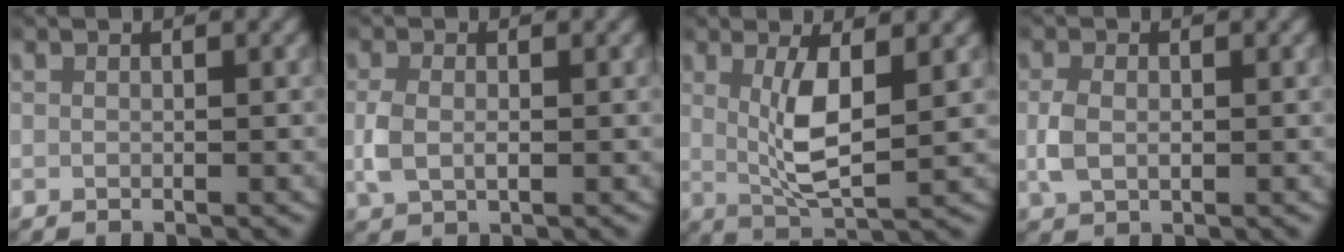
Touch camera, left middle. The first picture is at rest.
{"total": 2.3, "force": [-0.1, 1.5, 1.8], "torque": [-0.050, -0.006, 0.003]}
{"total": 4.7, "force": [0.9, 1.3, 4.4], "torque": [-0.089, -0.011, 0.023]}
{"total": 2.3, "force": [0.0, 1.6, 1.6], "torque": [-0.048, -0.004, 0.004]}